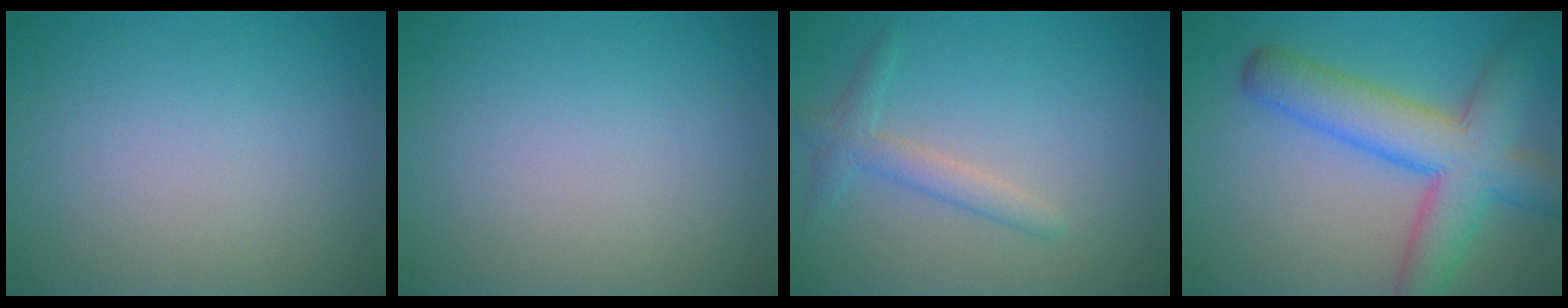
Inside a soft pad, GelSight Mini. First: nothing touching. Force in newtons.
{"total": 0.0}
{"total": 2.1, "press": 2.1, "slide": 0.1}
{"total": 8.4, "press": 8.4, "slide": 0.4}